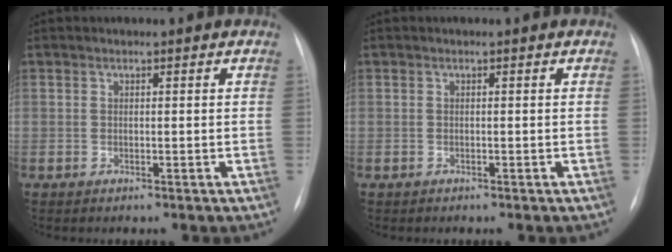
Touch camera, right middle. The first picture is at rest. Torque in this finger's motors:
{"motor_torque": [-0.09, 0.13, -0.03, 0.01]}